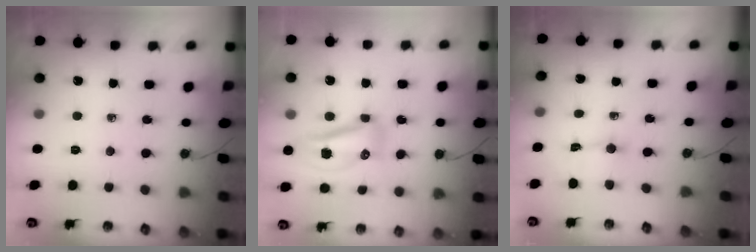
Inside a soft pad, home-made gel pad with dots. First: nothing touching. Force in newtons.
{"total": 9.5, "press": 9.4, "slide": 1.7}
{"total": 1.5, "press": 1.4, "slide": 0.6}